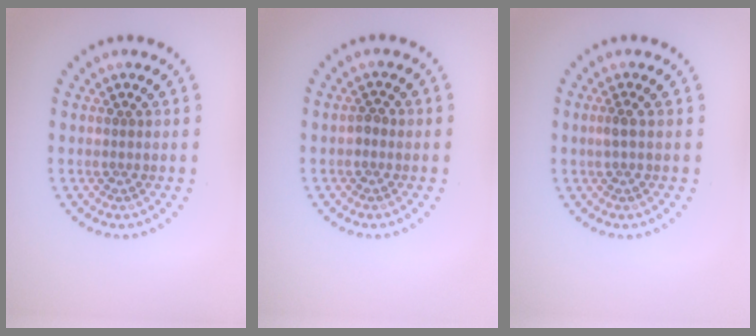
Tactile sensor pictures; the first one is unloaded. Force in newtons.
{"total": 0.8, "press": 0.8, "slide": 0.2}
{"total": 0.9, "press": 0.7, "slide": 0.6}